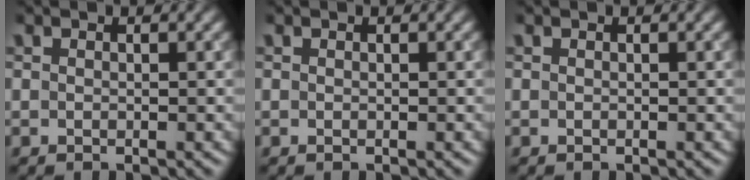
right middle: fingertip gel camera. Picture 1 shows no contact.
{"total": 0.0}
{"total": 0.0}